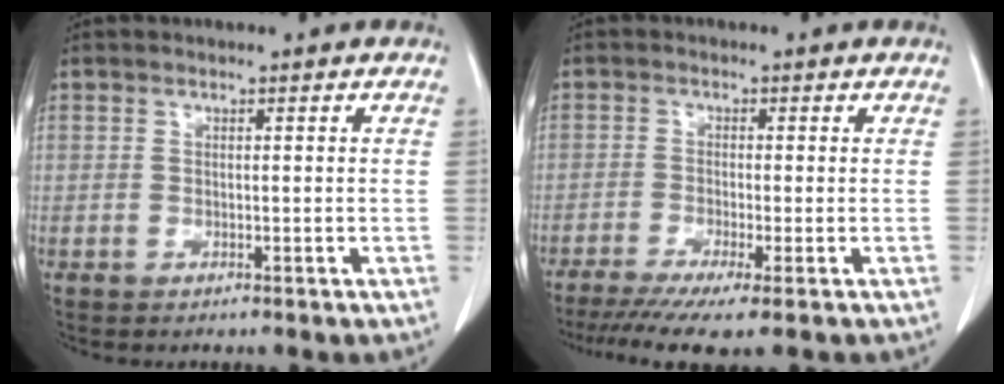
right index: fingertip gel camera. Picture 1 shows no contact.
{"total": 7.6, "force": [-5.3, 0.3, 5.4], "torque": [-0.088, -0.015, -0.088]}